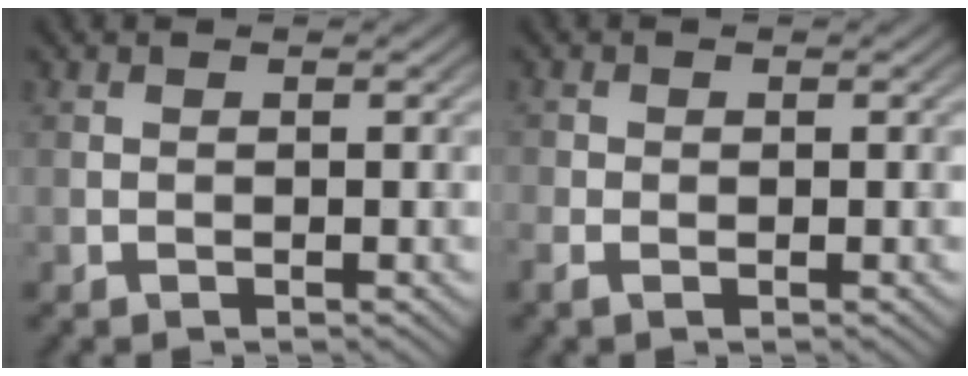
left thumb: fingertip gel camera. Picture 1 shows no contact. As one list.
[{"total": 1.6, "force": [-0.8, 1.0, 1.1], "torque": [-0.029, -0.003, -0.017]}]